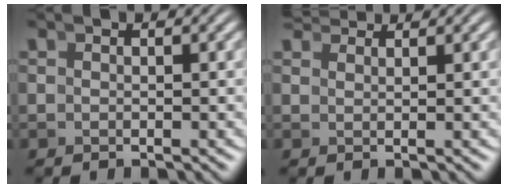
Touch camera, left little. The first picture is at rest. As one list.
[{"total": 2.9, "force": [2.9, -0.3, 0.3], "torque": [0.008, 0.014, 0.047]}]